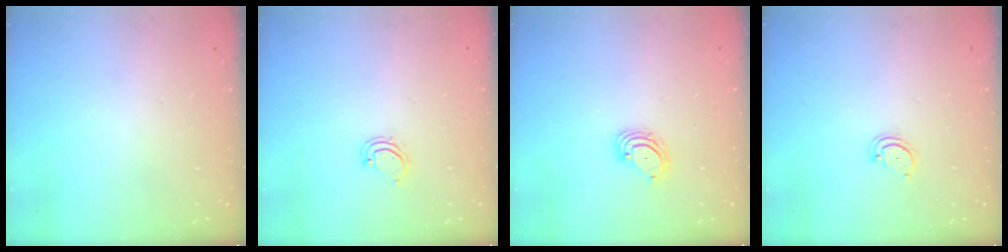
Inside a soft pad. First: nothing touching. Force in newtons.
{"total": 4.3, "press": 4.3, "slide": 0.5}
{"total": 3.3, "press": 3.3, "slide": 0.3}
{"total": 2.3, "press": 2.3, "slide": 0.2}